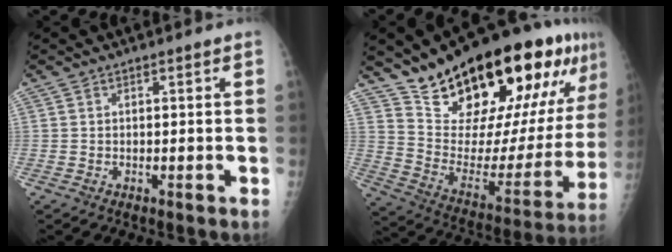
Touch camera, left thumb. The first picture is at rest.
{"total": 29.9, "force": [19.1, 11.6, 19.8], "torque": [-0.273, -0.071, 0.301]}